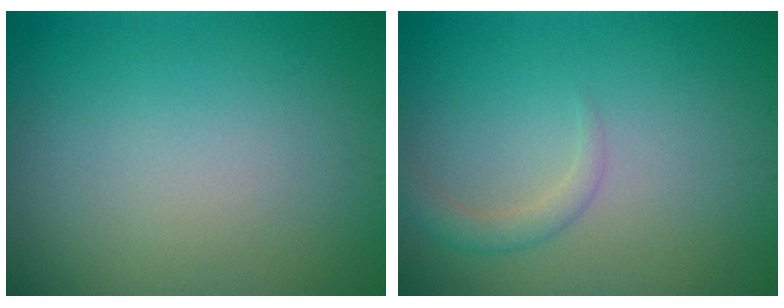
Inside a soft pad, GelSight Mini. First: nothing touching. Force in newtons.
{"total": 1.7, "press": 1.7, "slide": 0.1}